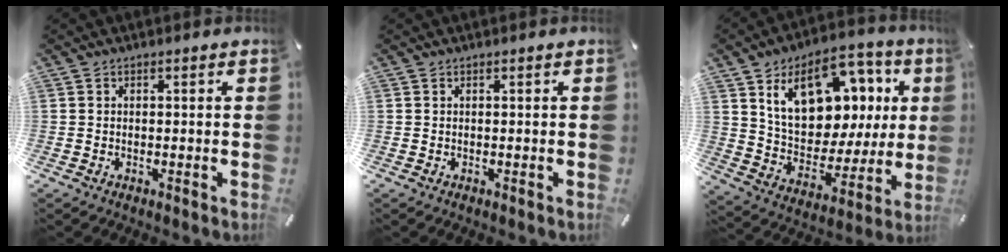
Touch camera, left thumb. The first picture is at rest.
{"total": 0.0}
{"total": 18.4, "force": [8.4, 12.3, 10.8], "torque": [-0.168, -0.043, 0.153]}